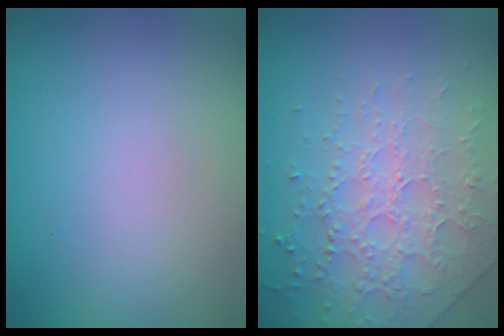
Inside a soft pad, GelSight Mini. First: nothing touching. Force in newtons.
{"total": 3.9, "press": 3.8, "slide": 0.7}